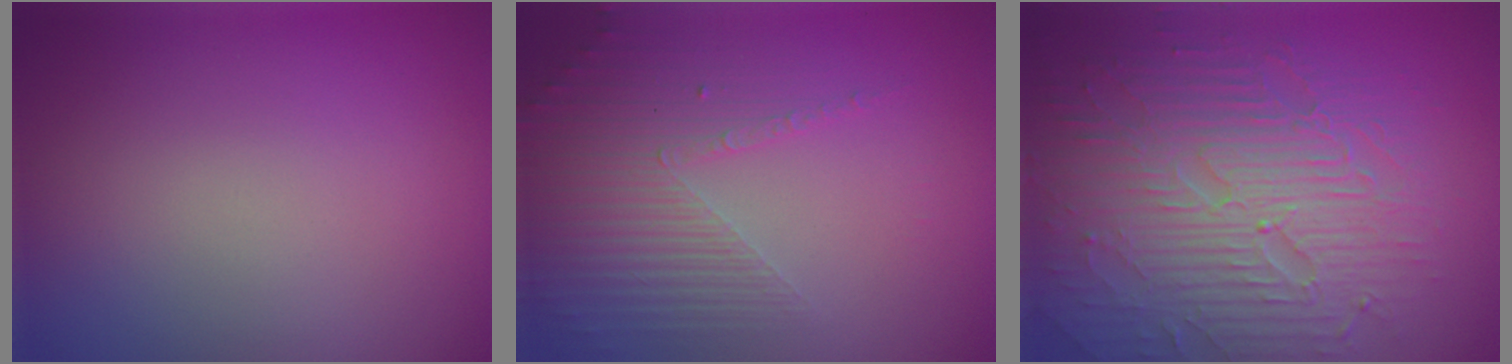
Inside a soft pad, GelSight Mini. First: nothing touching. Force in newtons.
{"total": 4.3, "press": 3.1, "slide": 3.0}
{"total": 9.0, "press": 6.2, "slide": 6.6}